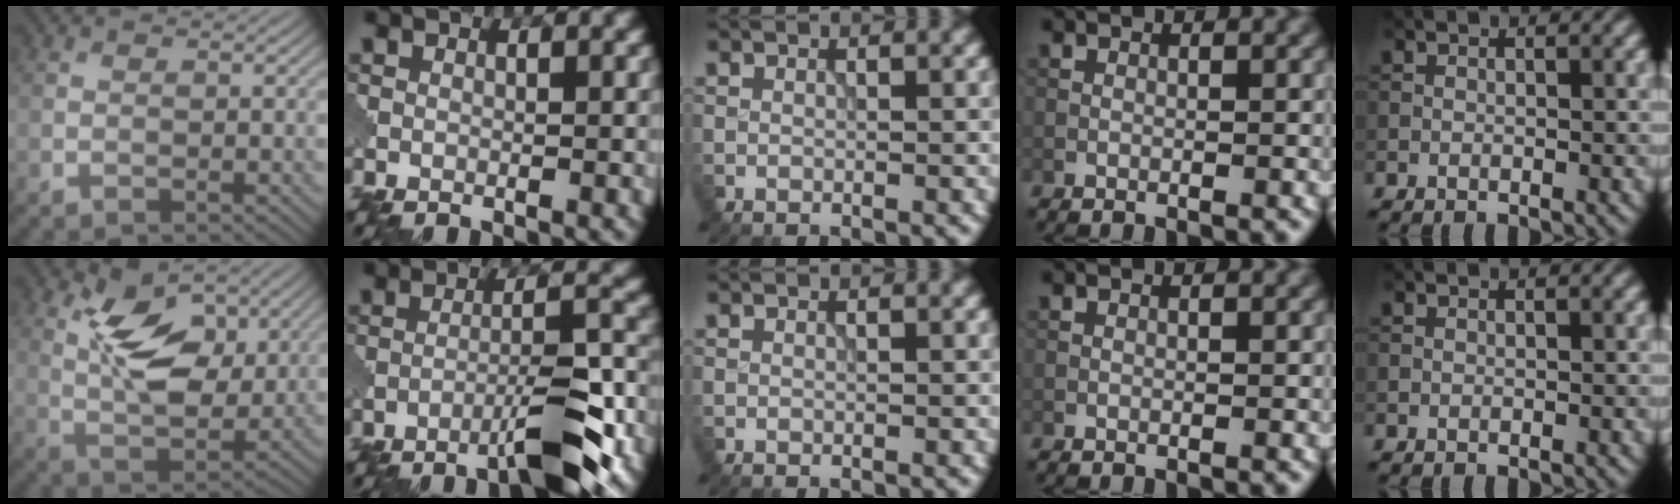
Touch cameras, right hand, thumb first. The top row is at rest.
{"thumb": {"total": 9.3, "force": [3.8, 4.7, 7.0], "torque": [-0.133, -0.006, 0.069]}, "index": {"total": 6.6, "force": [-4.1, 0.9, 5.0], "torque": [-0.070, 0.014, -0.067]}}